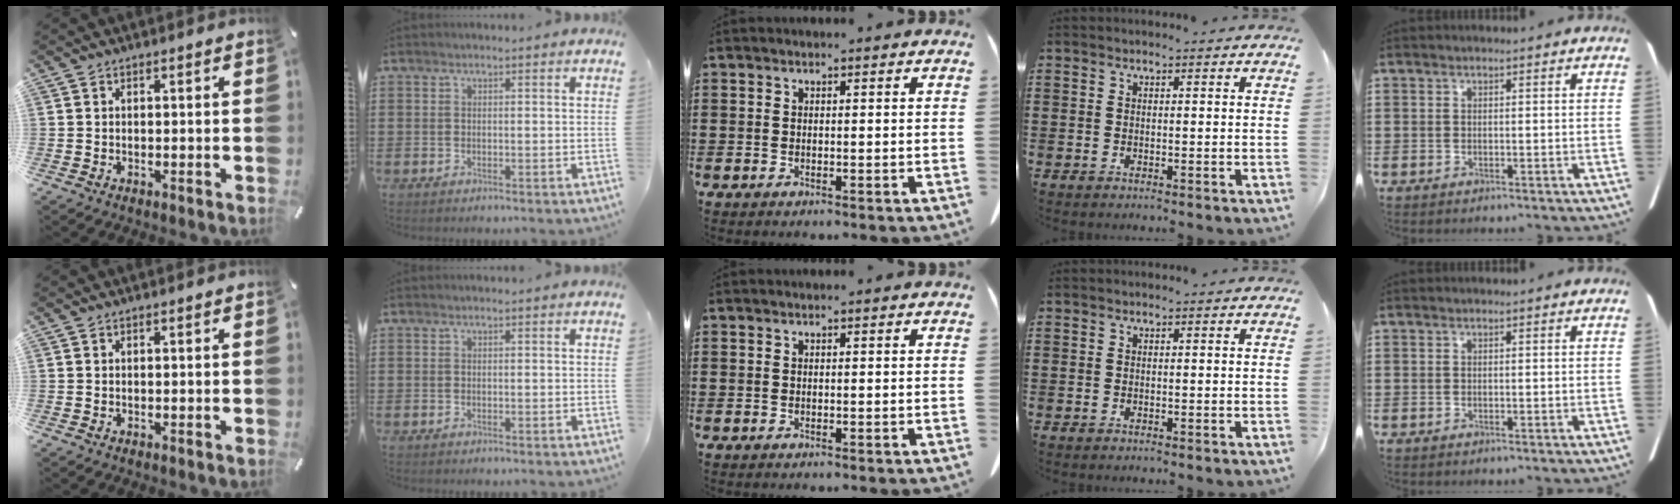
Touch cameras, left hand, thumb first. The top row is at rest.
{}